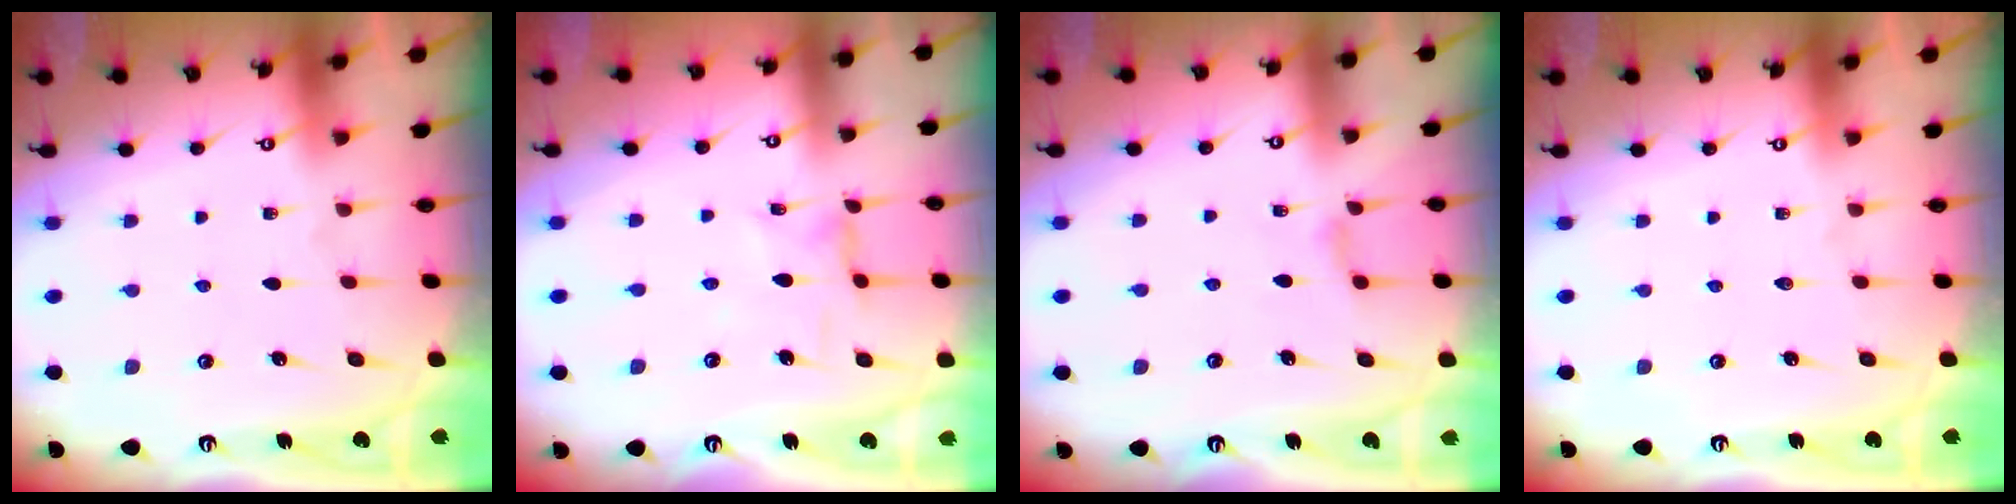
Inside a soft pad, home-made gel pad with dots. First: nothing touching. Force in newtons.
{"total": 2.0, "press": 2.0, "slide": 0.2}
{"total": 2.0, "press": 2.0, "slide": 0.4}
{"total": 0.0}